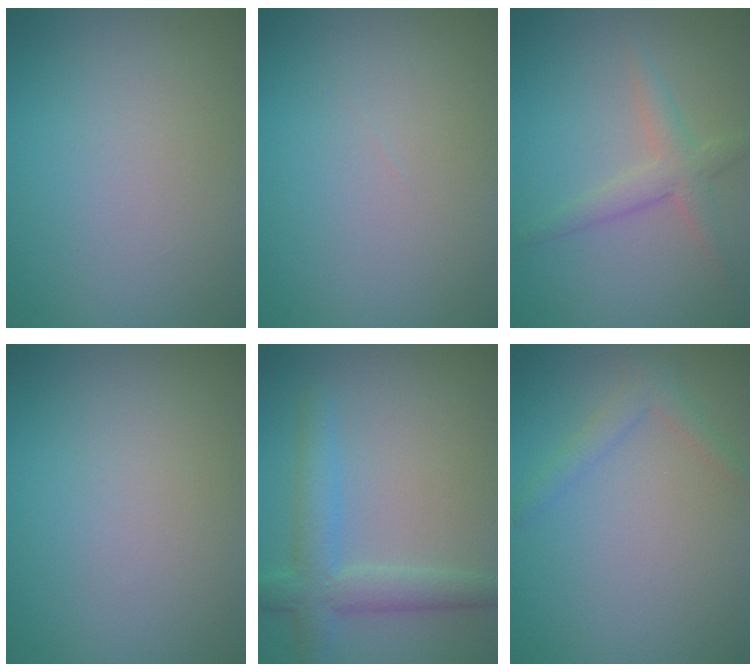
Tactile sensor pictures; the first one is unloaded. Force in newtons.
{"total": 0.0}
{"total": 2.5, "press": 2.5, "slide": 0.1}
{"total": 0.0}
{"total": 4.1, "press": 4.1, "slide": 0.3}
{"total": 1.6, "press": 1.6, "slide": 0.1}